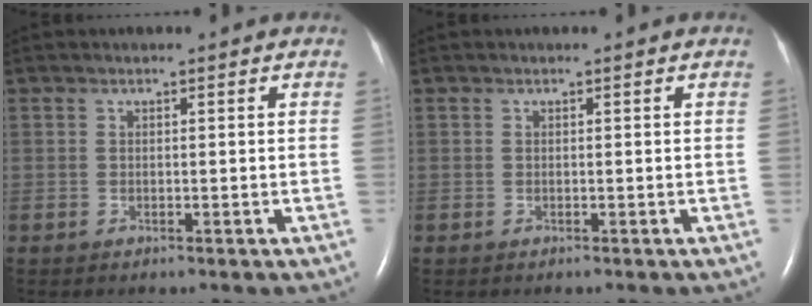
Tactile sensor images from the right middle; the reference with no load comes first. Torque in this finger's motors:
{"motor_torque": [0.02, -0.04, 0.02, 0.00]}